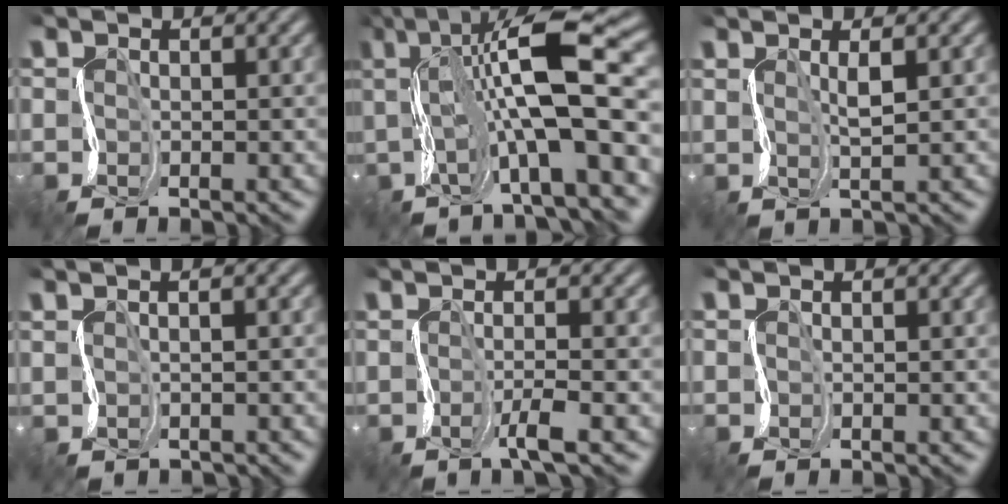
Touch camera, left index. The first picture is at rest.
{"total": 12.3, "force": [2.3, 2.7, 11.8], "torque": [-0.199, 0.038, 0.036]}
{"total": 2.2, "force": [1.9, -0.9, -0.5], "torque": [-0.002, 0.014, 0.027]}
{"total": 1.4, "force": [1.3, -0.1, -0.4], "torque": [0.013, 0.010, 0.006]}
{"total": 1.1, "force": [0.1, -0.6, 1.0], "torque": [-0.023, 0.008, -0.014]}
{"total": 0.0}